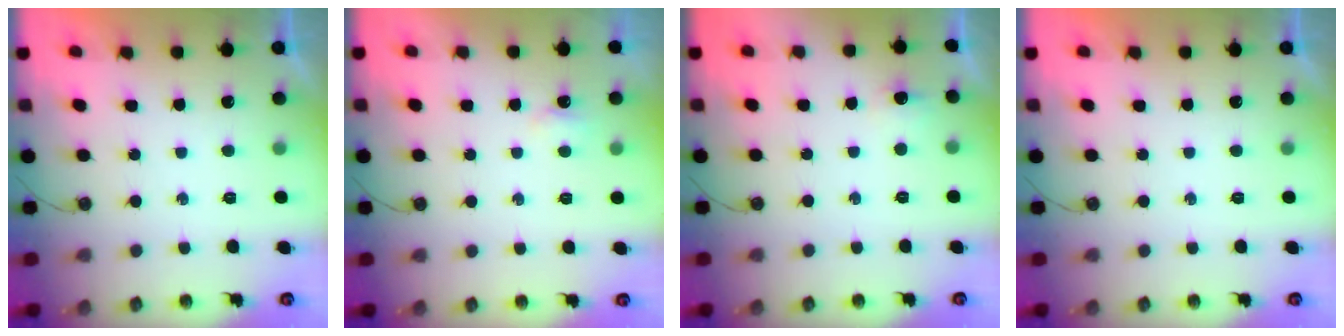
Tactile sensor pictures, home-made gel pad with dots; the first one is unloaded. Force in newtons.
{"total": 2.7, "press": 2.6, "slide": 0.5}
{"total": 5.9, "press": 5.4, "slide": 2.2}
{"total": 0.0}